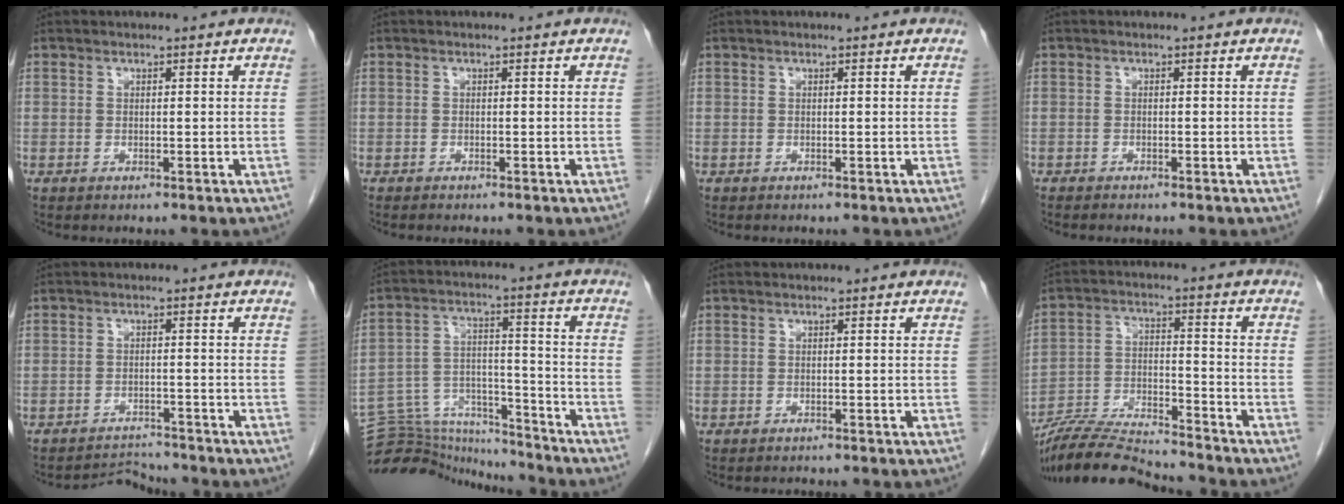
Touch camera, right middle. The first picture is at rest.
{"total": 0.9, "force": [-0.8, 0.1, 0.4], "torque": [-0.008, -0.002, -0.009]}
{"total": 0.0}
{"total": 1.9, "force": [-1.7, 0.4, 0.9], "torque": [-0.015, -0.004, -0.019]}
{"total": 3.1, "force": [-2.8, -0.1, -1.3], "torque": [0.025, -0.003, -0.042]}
{"total": 13.6, "force": [-13.5, 1.4, 0.2], "torque": [-0.005, 0.040, -0.225]}
{"total": 0.6, "force": [-0.6, 0.1, -0.1], "torque": [-0.006, -0.003, -0.011]}
{"total": 13.0, "force": [-12.4, 0.5, 3.8], "torque": [-0.067, -0.004, -0.223]}